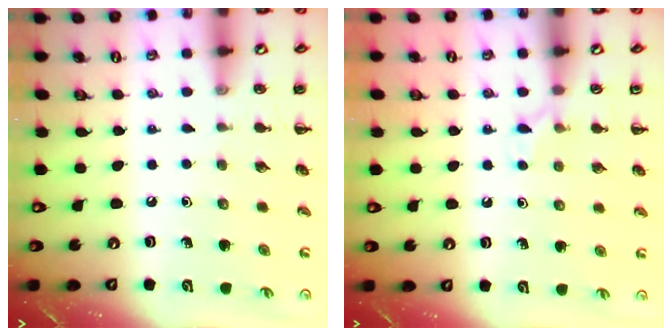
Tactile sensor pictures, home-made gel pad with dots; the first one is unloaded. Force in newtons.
{"total": 5.8, "press": 5.5, "slide": 1.9}